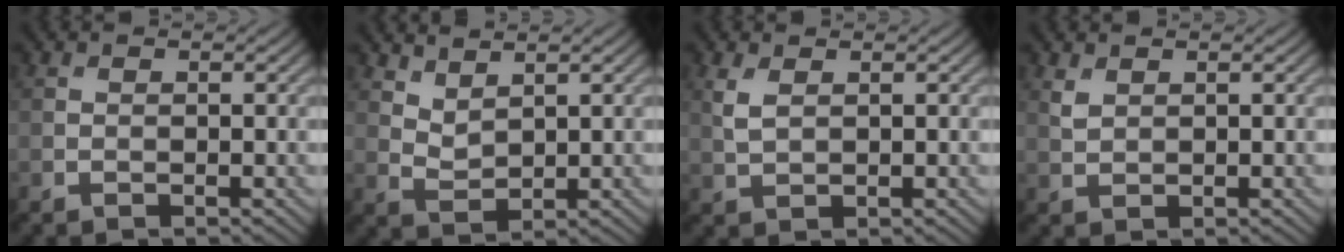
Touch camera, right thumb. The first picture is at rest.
{"total": 3.4, "force": [2.6, 1.4, 1.7], "torque": [-0.042, -0.010, 0.060]}
{"total": 2.5, "force": [1.1, 1.2, 1.9], "torque": [-0.055, 0.000, 0.026]}
{"total": 1.5, "force": [1.0, 0.7, 0.8], "torque": [-0.025, -0.002, 0.025]}